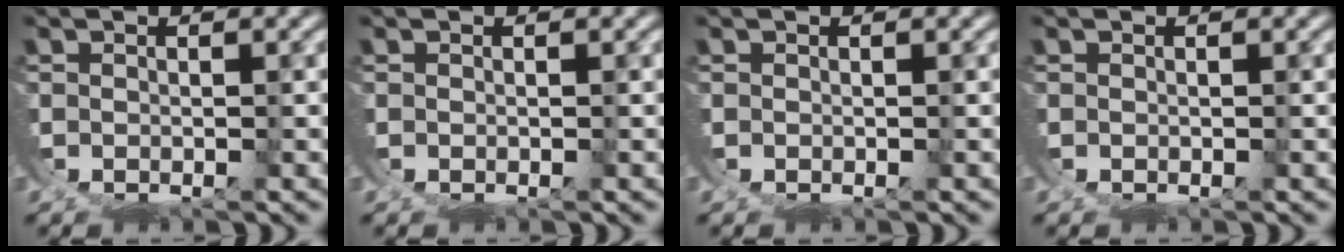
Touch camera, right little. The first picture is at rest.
{"total": 0.0}
{"total": 0.0}
{"total": 0.0}